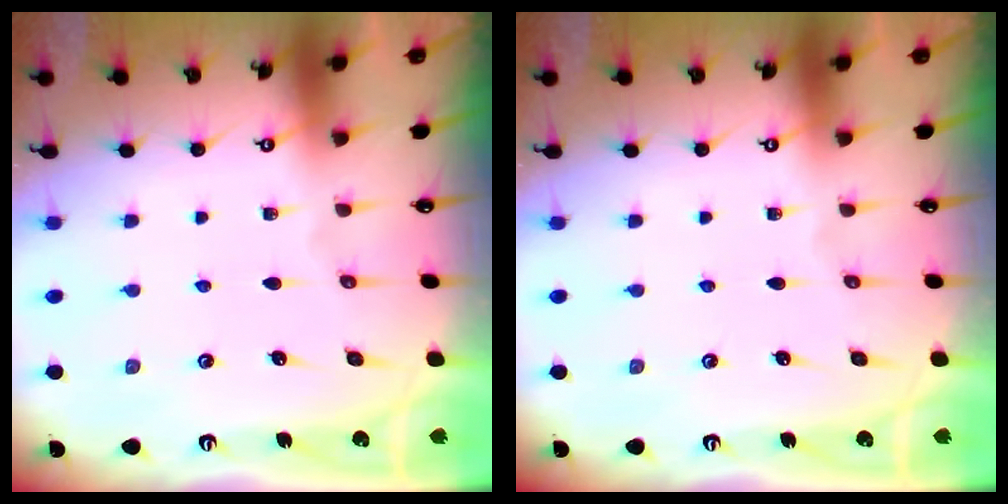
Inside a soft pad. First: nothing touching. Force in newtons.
{"total": 0.0}